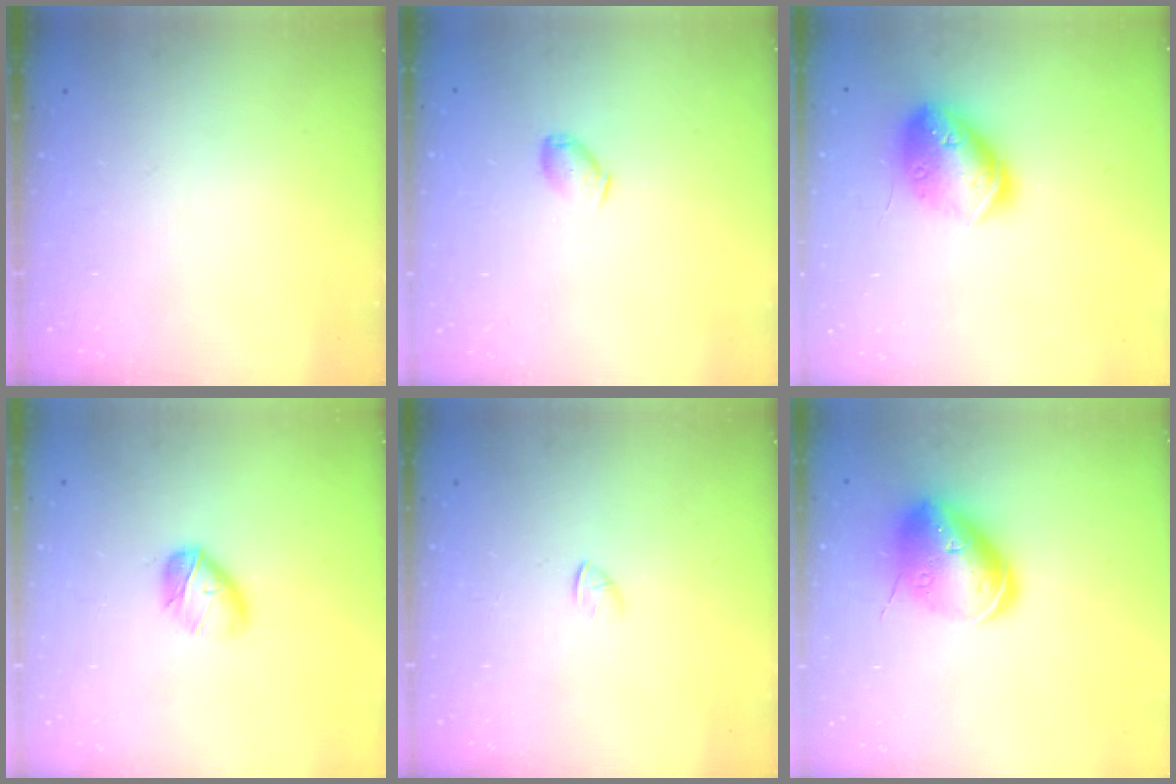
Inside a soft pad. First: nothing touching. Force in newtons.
{"total": 6.3, "press": 6.3, "slide": 0.8}
{"total": 17.1, "press": 16.9, "slide": 2.7}
{"total": 7.2, "press": 7.1, "slide": 1.1}
{"total": 1.5, "press": 1.4, "slide": 0.4}
{"total": 13.2, "press": 13.0, "slide": 2.3}